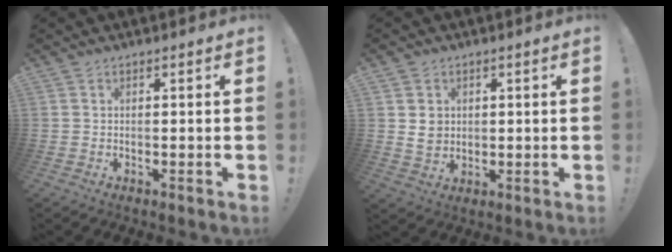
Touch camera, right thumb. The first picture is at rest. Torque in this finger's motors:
{"motor_torque": [-0.22, 0.43, 0.02, 0.47, -0.05]}